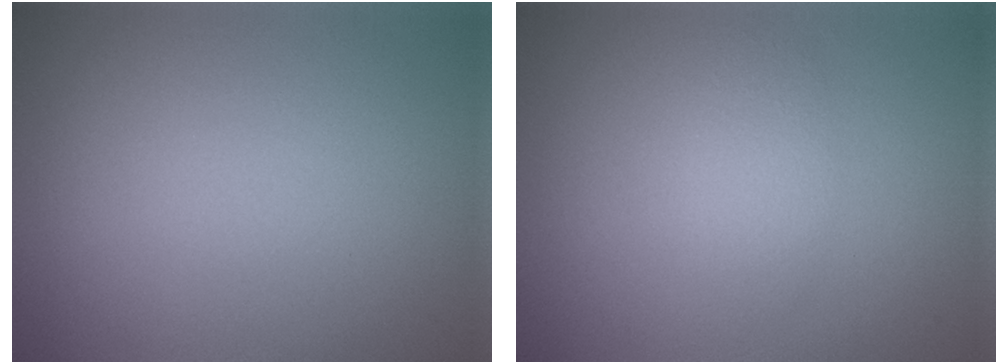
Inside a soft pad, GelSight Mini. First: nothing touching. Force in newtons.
{"total": 1.5, "press": 1.5, "slide": 0.0}